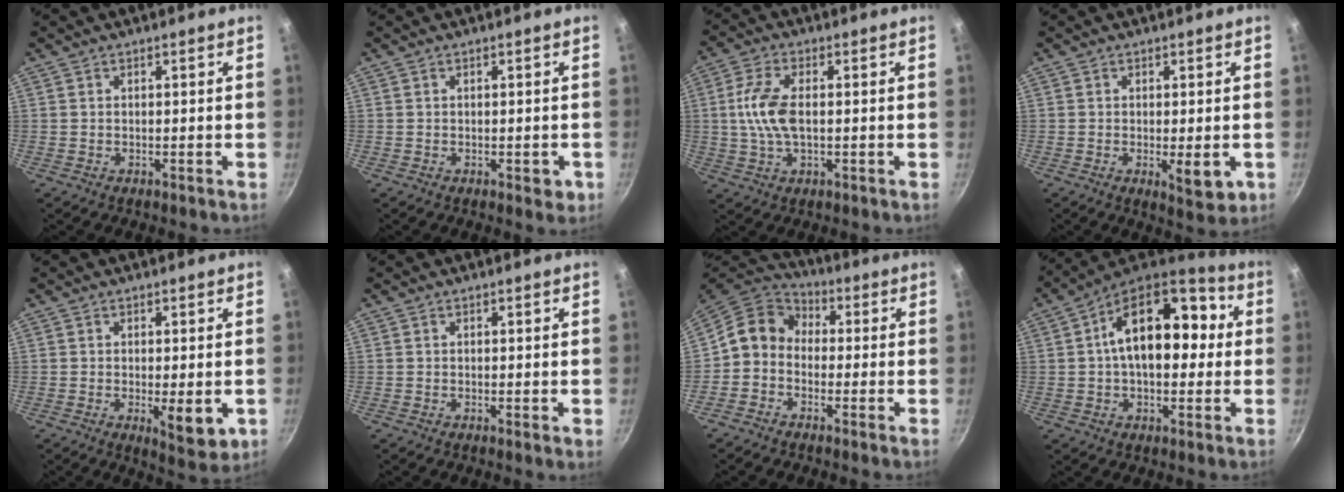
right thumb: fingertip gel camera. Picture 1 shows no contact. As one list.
[{"total": 2.1, "force": [-0.7, 1.1, 1.7], "torque": [-0.005, 0.002, -0.008]}, {"total": 8.7, "force": [0.3, 4.3, 7.5], "torque": [-0.167, 0.006, 0.005]}, {"total": 5.0, "force": [-1.2, 1.7, 4.5], "torque": [-0.057, -0.012, -0.014]}, {"total": 6.4, "force": [-1.4, 2.1, 5.9], "torque": [-0.078, -0.017, -0.016]}, {"total": 1.0, "force": [0.0, 0.2, 1.0], "torque": [-0.014, -0.005, -0.002]}, {"total": 9.1, "force": [-1.4, 7.8, 4.6], "torque": [-0.076, 0.043, -0.043]}, {"total": 19.5, "force": [2.6, 11.1, 15.9], "torque": [-0.214, 0.038, 0.027]}]